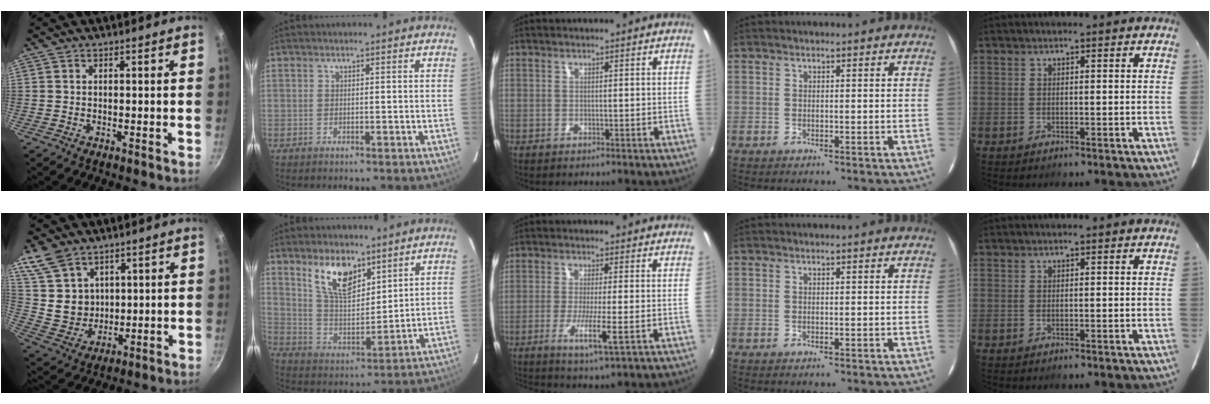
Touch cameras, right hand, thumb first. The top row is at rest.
{"thumb": {"total": 10.8, "force": [5.8, 8.0, 4.5], "torque": [-0.060, -0.025, 0.128]}, "index": {"total": 11.3, "force": [7.1, 5.2, 7.1], "torque": [-0.128, 0.005, 0.143]}, "middle": {"total": 5.3, "force": [-2.1, -0.5, 4.9], "torque": [-0.103, -0.012, -0.042]}}